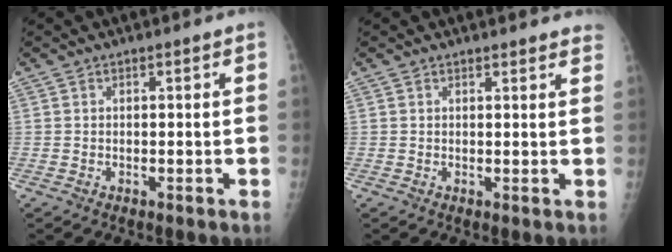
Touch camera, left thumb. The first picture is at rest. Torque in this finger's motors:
{"motor_torque": [-0.41, -0.30, 0.07, 0.03, 0.00]}